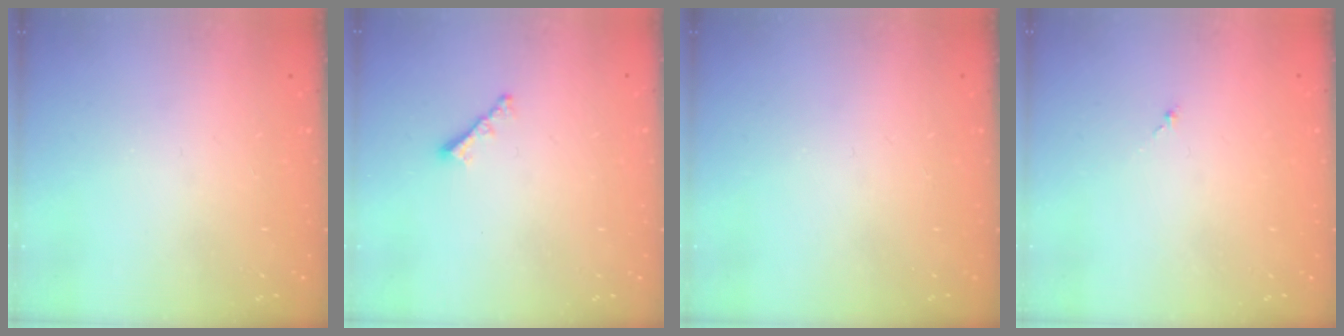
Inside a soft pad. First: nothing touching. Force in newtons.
{"total": 2.4, "press": 2.4, "slide": 0.5}
{"total": 0.0}
{"total": 1.0, "press": 0.8, "slide": 0.5}